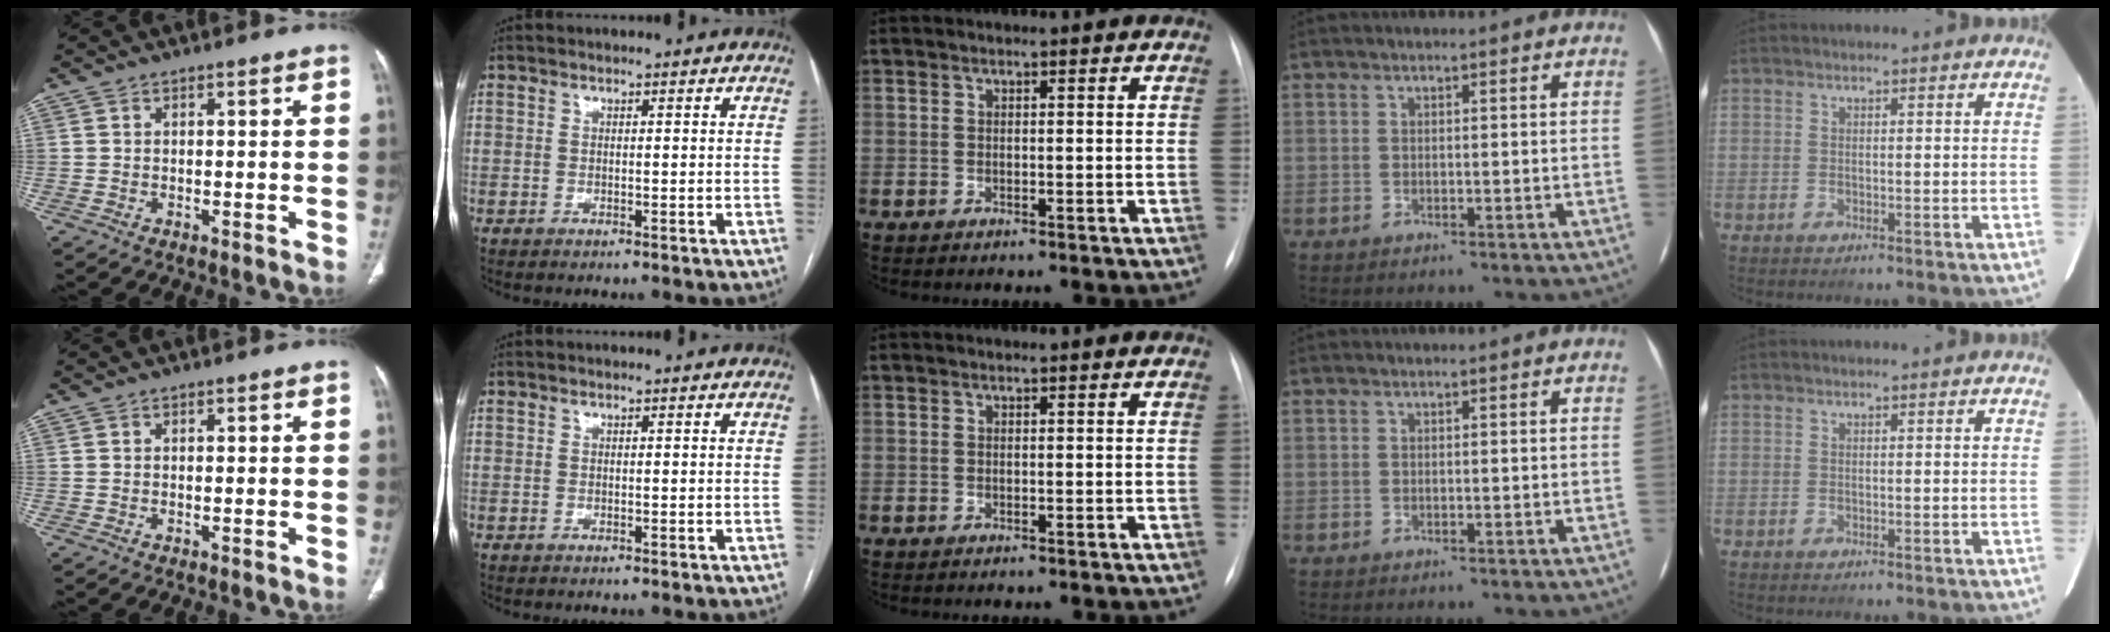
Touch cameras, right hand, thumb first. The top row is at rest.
{}